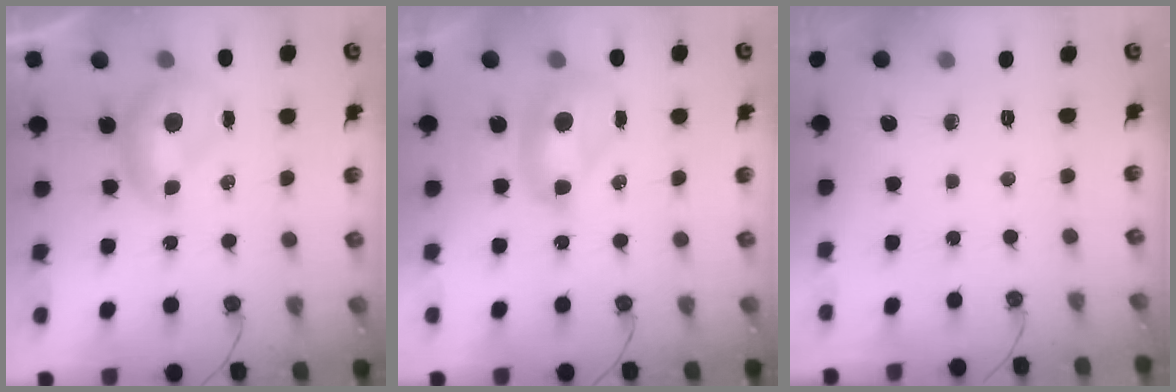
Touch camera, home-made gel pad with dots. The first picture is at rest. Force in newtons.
{"total": 2.6, "press": 2.6, "slide": 0.1}
{"total": 0.0}